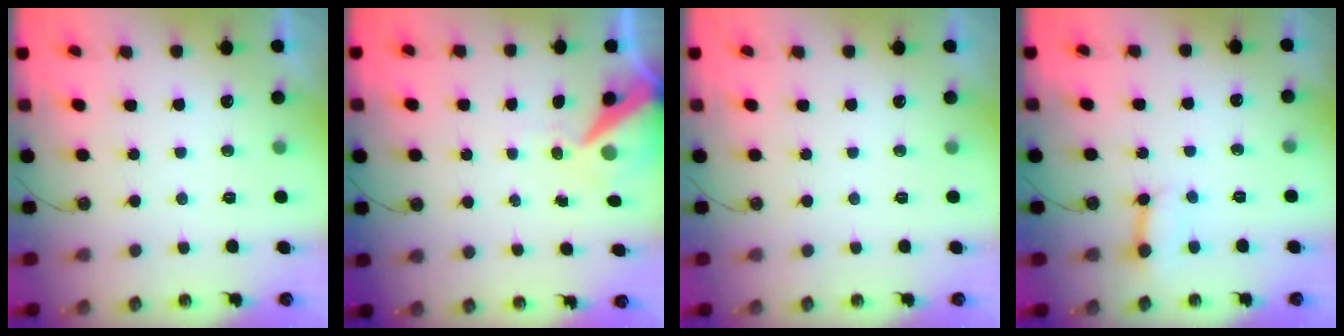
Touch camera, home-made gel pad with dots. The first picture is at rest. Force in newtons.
{"total": 9.0, "press": 8.9, "slide": 1.4}
{"total": 0.0}
{"total": 5.3, "press": 5.2, "slide": 0.6}